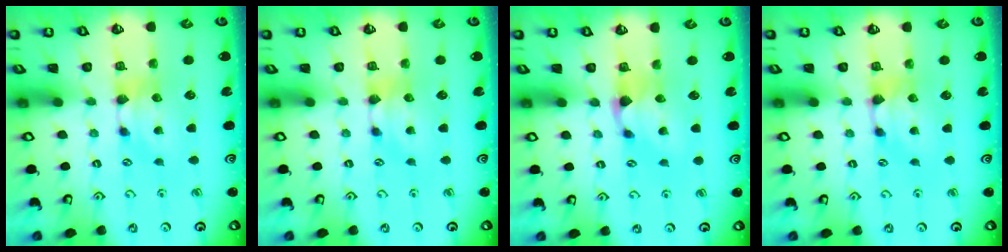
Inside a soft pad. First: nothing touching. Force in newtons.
{"total": 0.0}
{"total": 1.3, "press": 0.4, "slide": 1.2}
{"total": 0.9, "press": 0.6, "slide": 0.6}